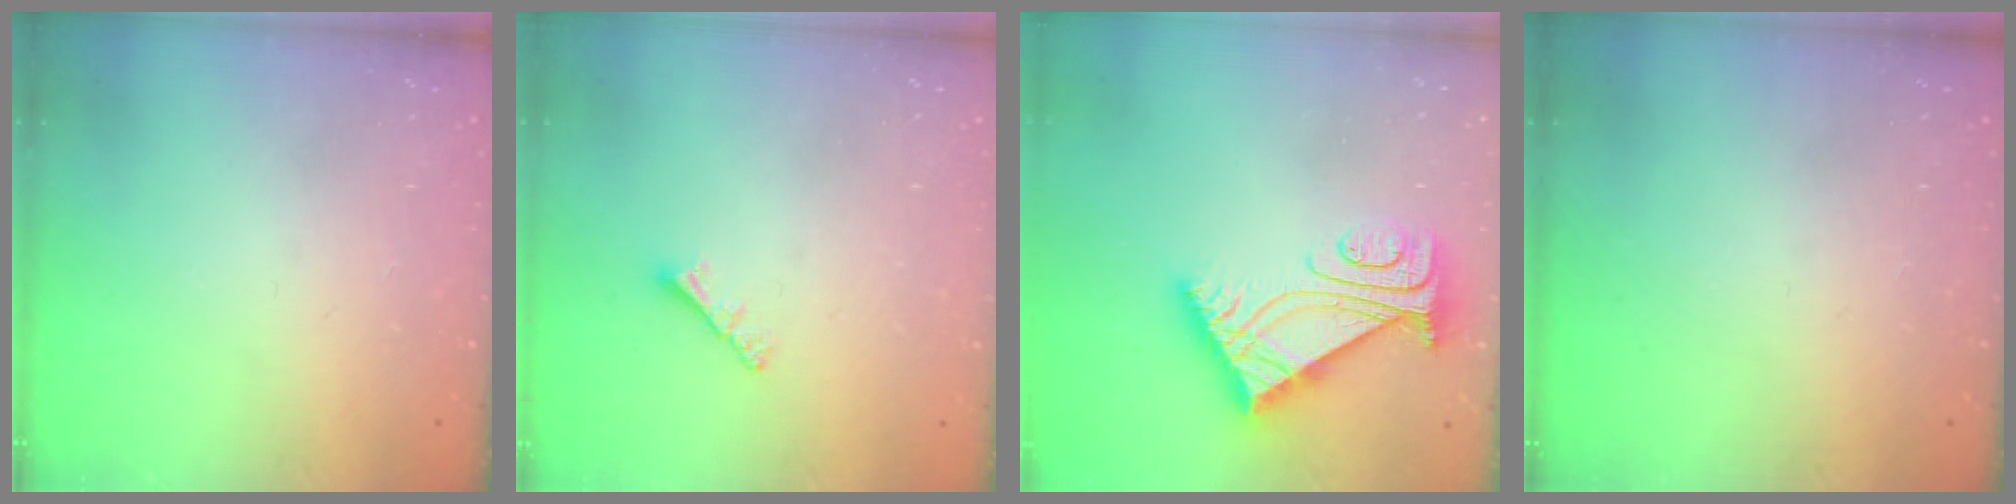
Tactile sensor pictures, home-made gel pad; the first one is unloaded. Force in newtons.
{"total": 1.9, "press": 1.8, "slide": 0.5}
{"total": 8.1, "press": 8.1, "slide": 1.0}
{"total": 0.0}